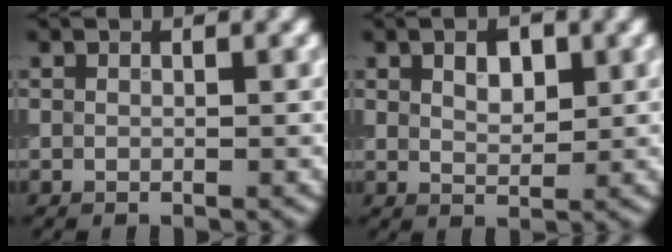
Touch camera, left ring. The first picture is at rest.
{"total": 2.4, "force": [1.0, 1.3, 1.8], "torque": [-0.028, 0.002, 0.018]}